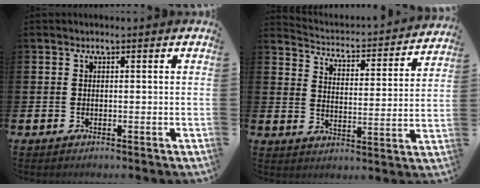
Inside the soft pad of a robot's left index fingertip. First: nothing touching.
{"total": 3.4, "force": [3.2, 1.0, 0.5], "torque": [-0.039, -0.037, 0.047]}